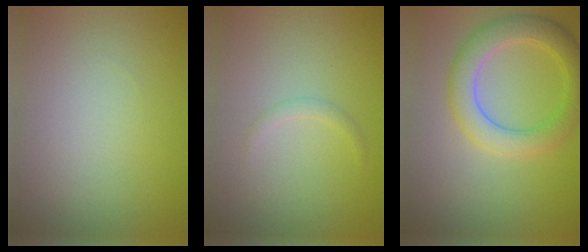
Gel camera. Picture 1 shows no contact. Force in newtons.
{"total": 0.8, "press": 0.8, "slide": 0.1}
{"total": 4.6, "press": 4.6, "slide": 0.3}